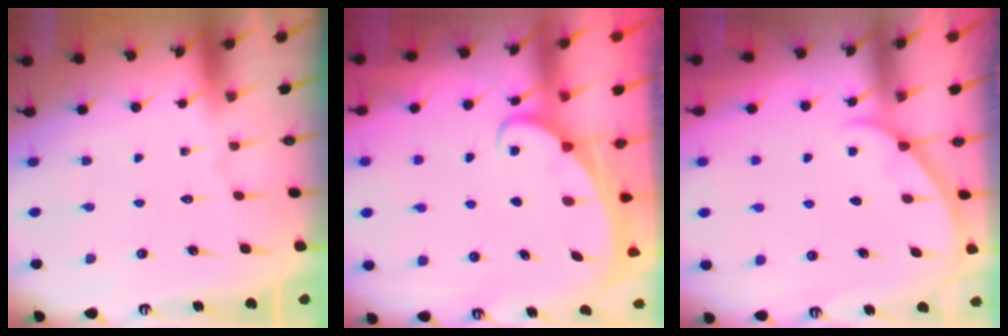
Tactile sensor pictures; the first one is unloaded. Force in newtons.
{"total": 2.1, "press": 2.1, "slide": 0.3}
{"total": 2.9, "press": 2.8, "slide": 0.3}